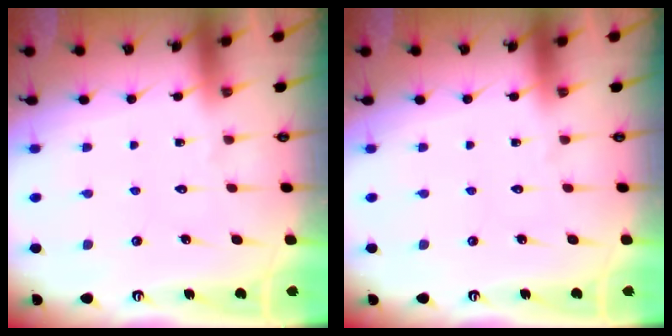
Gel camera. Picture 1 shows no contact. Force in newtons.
{"total": 0.0}